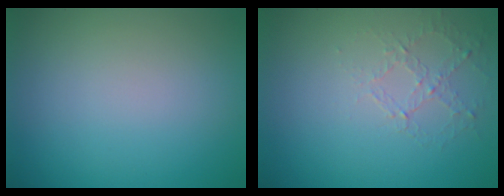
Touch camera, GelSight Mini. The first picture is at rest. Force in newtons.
{"total": 1.1, "press": 0.5, "slide": 1.0}